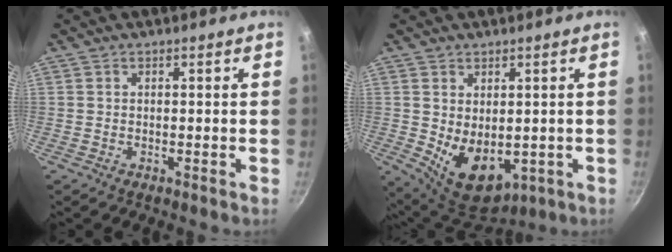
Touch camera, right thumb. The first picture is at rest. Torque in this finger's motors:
{"motor_torque": [-0.70, 0.77, 0.85, 0.57, 0.15]}